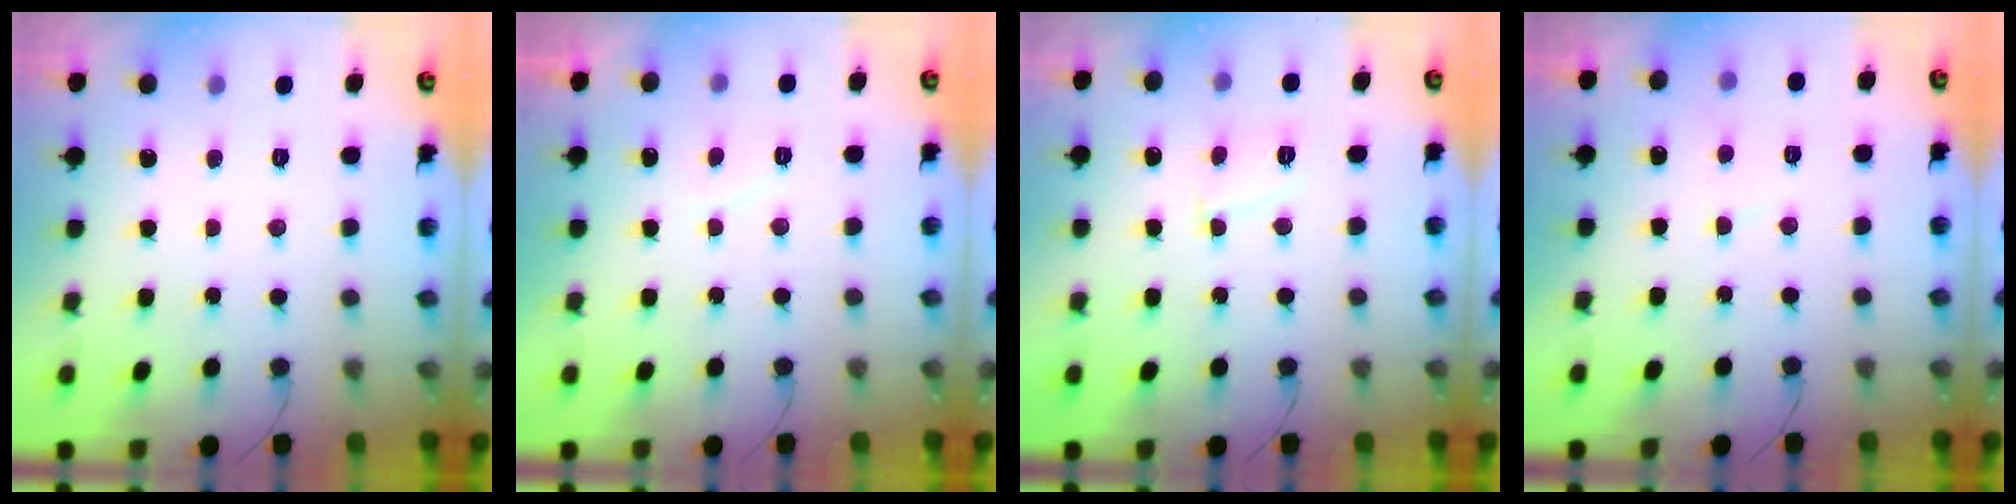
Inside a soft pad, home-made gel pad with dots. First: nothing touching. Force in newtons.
{"total": 0.7, "press": 0.5, "slide": 0.5}
{"total": 6.0, "press": 6.0, "slide": 0.4}
{"total": 3.6, "press": 3.6, "slide": 0.3}